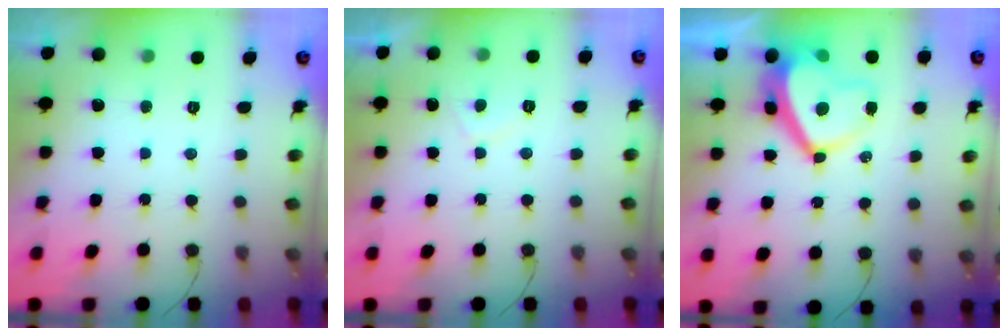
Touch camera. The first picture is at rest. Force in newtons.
{"total": 2.8, "press": 2.7, "slide": 0.8}
{"total": 9.8, "press": 9.7, "slide": 1.2}